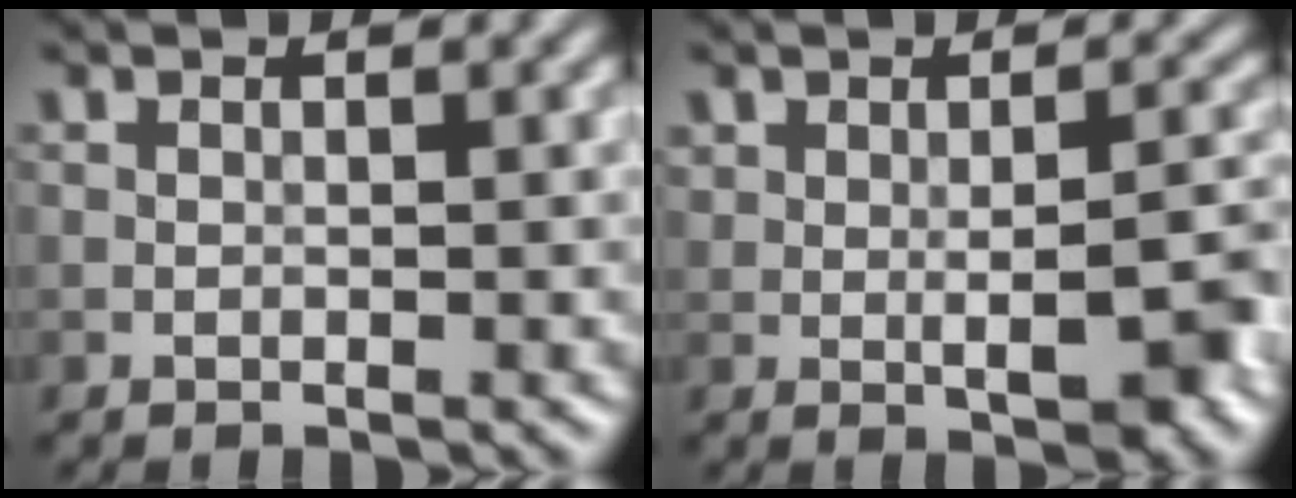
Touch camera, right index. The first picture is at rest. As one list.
[{"total": 4.3, "force": [-0.5, 1.6, 4.0], "torque": [-0.058, 0.000, -0.002]}]